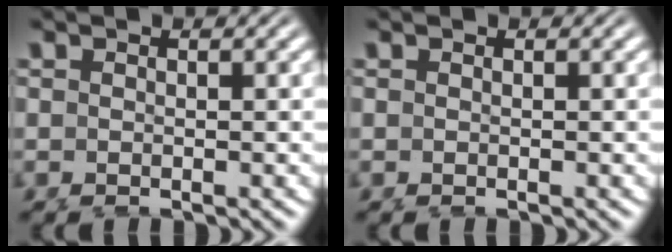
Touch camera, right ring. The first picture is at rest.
{"total": 0.0}